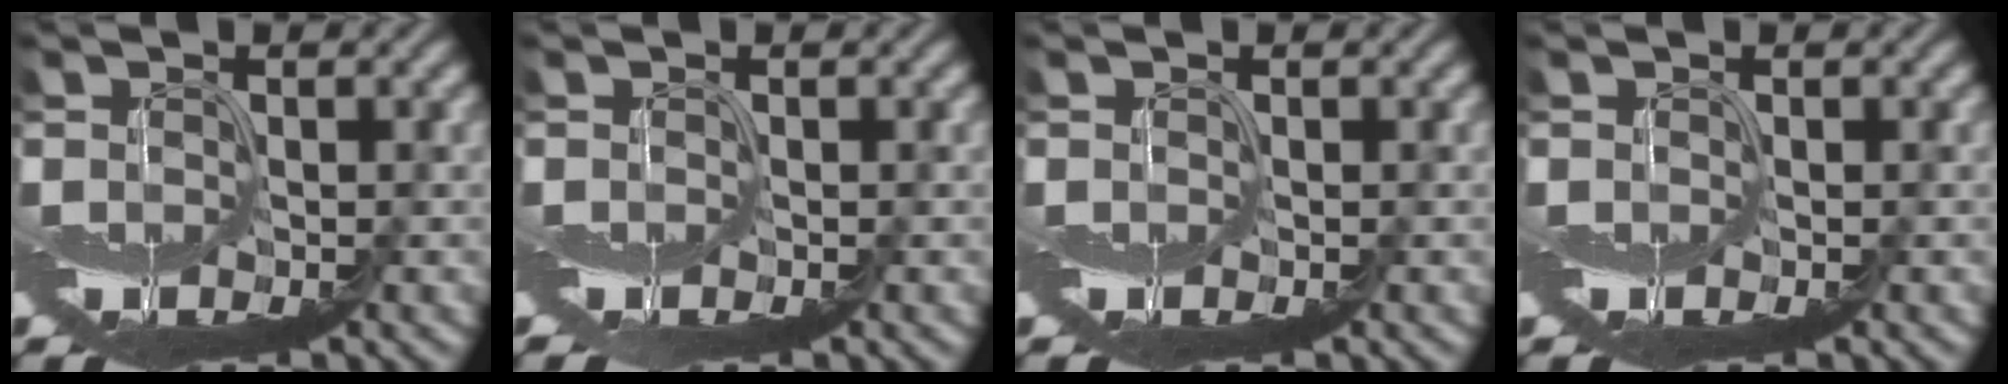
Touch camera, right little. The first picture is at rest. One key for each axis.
{"total": 0.6, "fx": -0.6, "fy": -0.1, "fz": 0.0, "tx": -0.002, "ty": -0.001, "tz": -0.009}
{"total": 0.0}
{"total": 0.0}